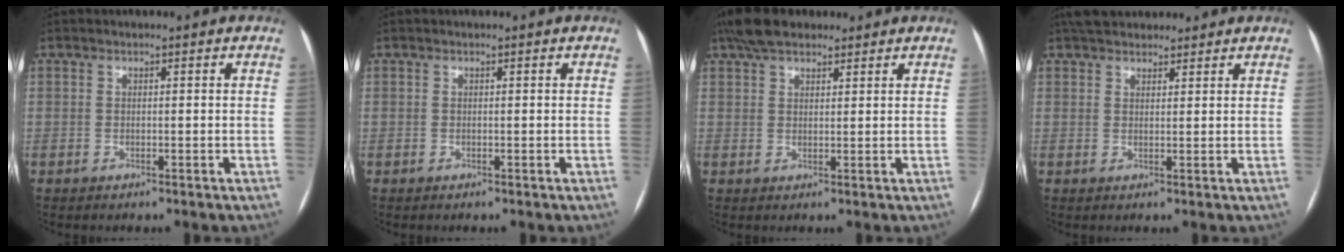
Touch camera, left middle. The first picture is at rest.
{"total": 0.0}
{"total": 6.6, "force": [5.1, 2.9, 3.0], "torque": [-0.058, 0.030, 0.093]}
{"total": 7.4, "force": [6.5, 2.7, 2.5], "torque": [-0.031, 0.034, 0.103]}